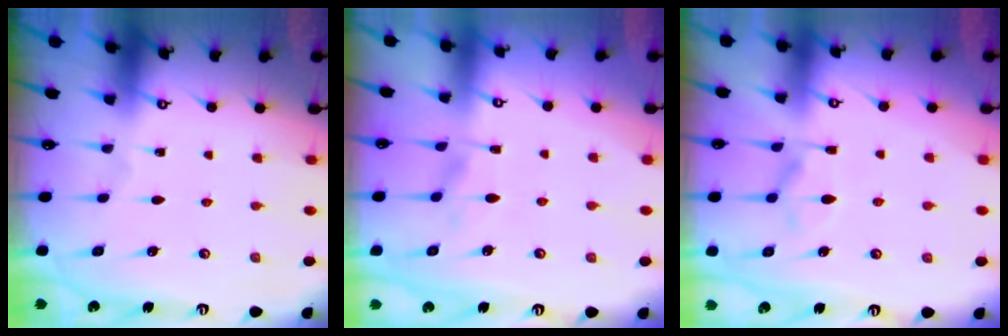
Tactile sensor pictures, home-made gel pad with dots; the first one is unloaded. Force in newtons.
{"total": 2.4, "press": 2.3, "slide": 0.7}
{"total": 5.7, "press": 5.6, "slide": 1.1}